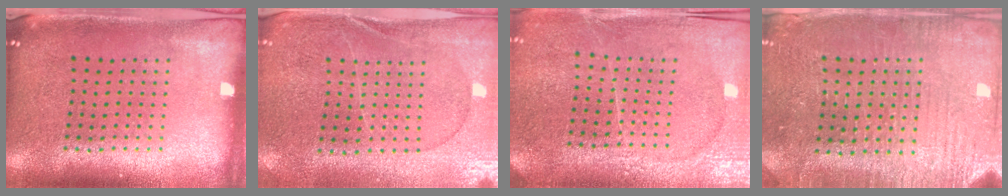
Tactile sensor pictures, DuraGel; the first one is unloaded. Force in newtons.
{"total": 0.6, "press": 0.5, "slide": 0.3}
{"total": 3.6, "press": 3.3, "slide": 1.6}
{"total": 3.2, "press": 3.2, "slide": 0.4}